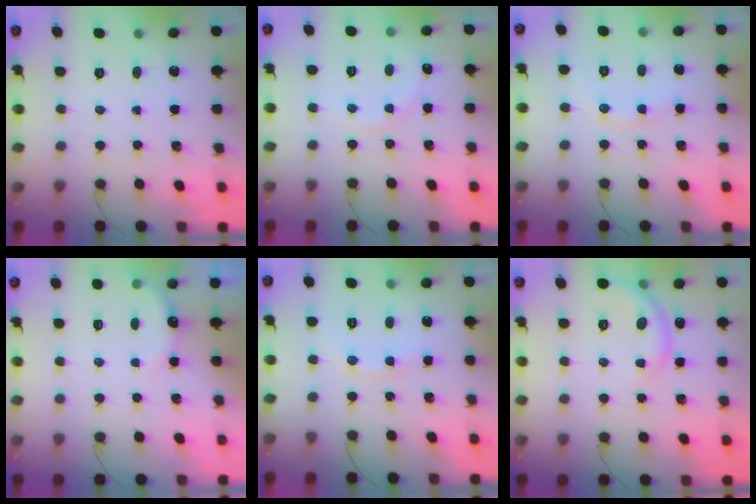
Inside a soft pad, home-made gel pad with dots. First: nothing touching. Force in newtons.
{"total": 7.1, "press": 7.0, "slide": 1.4}
{"total": 7.6, "press": 7.6, "slide": 0.9}
{"total": 5.1, "press": 5.0, "slide": 1.1}
{"total": 7.6, "press": 7.6, "slide": 0.9}
{"total": 5.0, "press": 4.9, "slide": 0.8}